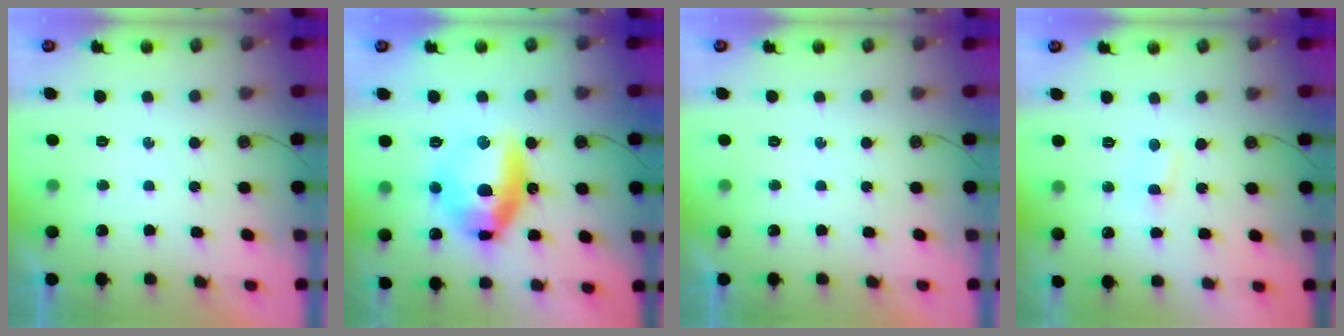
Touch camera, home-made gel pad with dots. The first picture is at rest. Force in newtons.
{"total": 14.6, "press": 14.4, "slide": 1.8}
{"total": 0.0}
{"total": 1.5, "press": 1.4, "slide": 0.2}